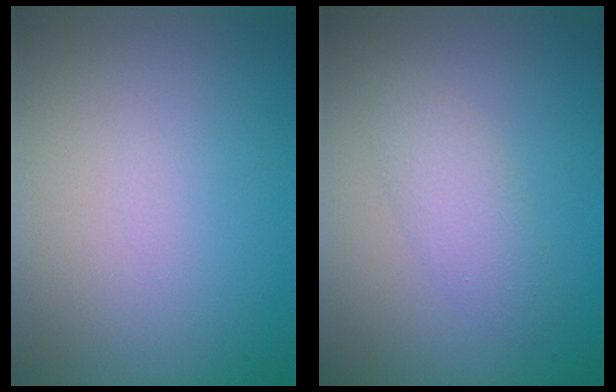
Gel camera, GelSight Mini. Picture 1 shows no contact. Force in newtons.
{"total": 2.3, "press": 2.3, "slide": 0.1}